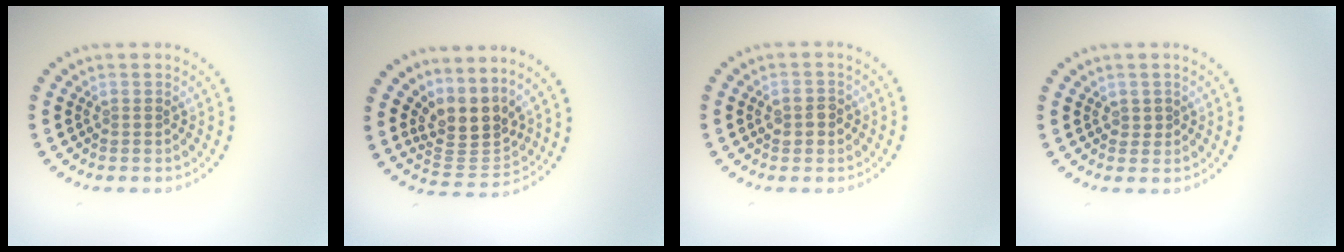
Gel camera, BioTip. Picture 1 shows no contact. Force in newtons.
{"total": 3.9, "press": 3.0, "slide": 2.5}
{"total": 1.8, "press": 1.8, "slide": 0.1}
{"total": 0.5, "press": 0.5, "slide": 0.2}